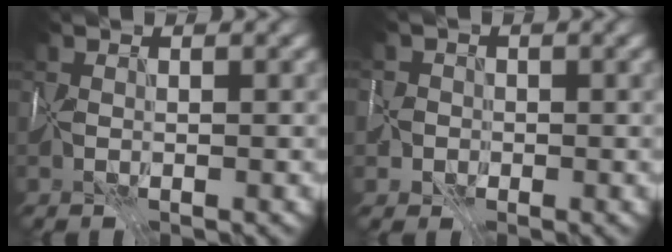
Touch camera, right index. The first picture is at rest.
{"total": 3.4, "force": [-1.0, 3.1, 0.8], "torque": [0.006, 0.010, -0.038]}